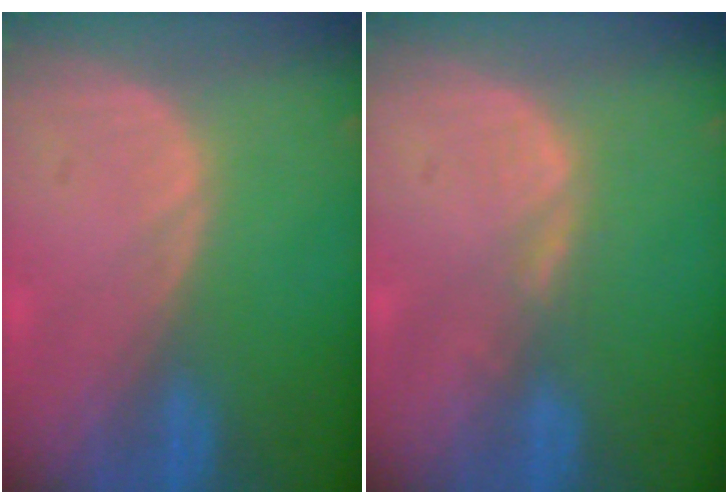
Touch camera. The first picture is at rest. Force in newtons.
{"total": 1.3, "press": 1.3, "slide": 0.2}